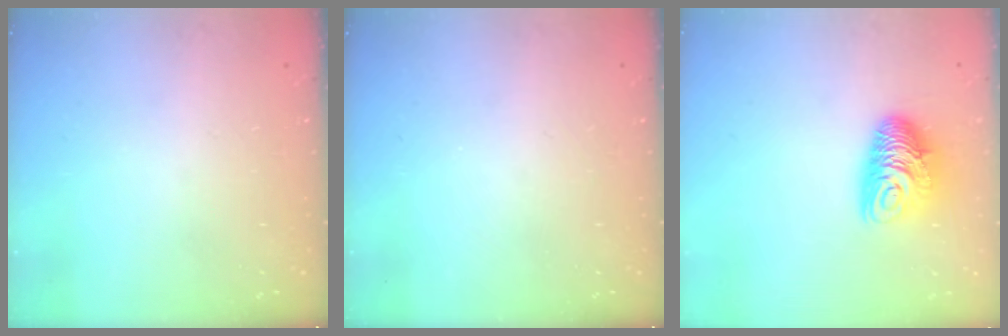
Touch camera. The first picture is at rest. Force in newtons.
{"total": 0.0}
{"total": 10.2, "press": 10.2, "slide": 0.6}